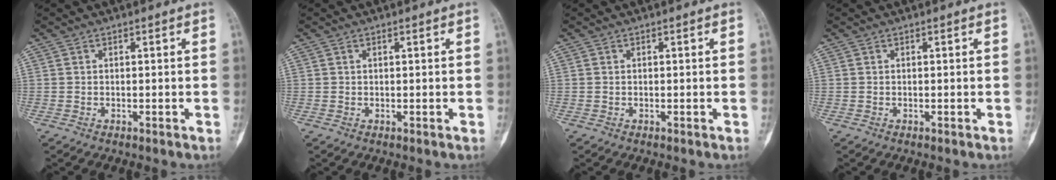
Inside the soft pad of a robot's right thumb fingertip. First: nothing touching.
{"total": 0.0}
{"total": 0.0}
{"total": 0.0}